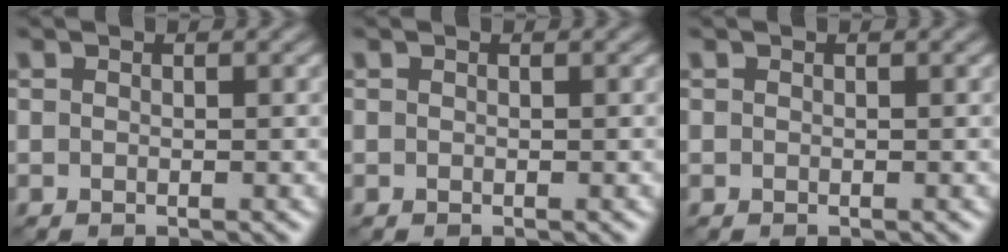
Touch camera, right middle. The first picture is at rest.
{"total": 0.0}
{"total": 0.0}